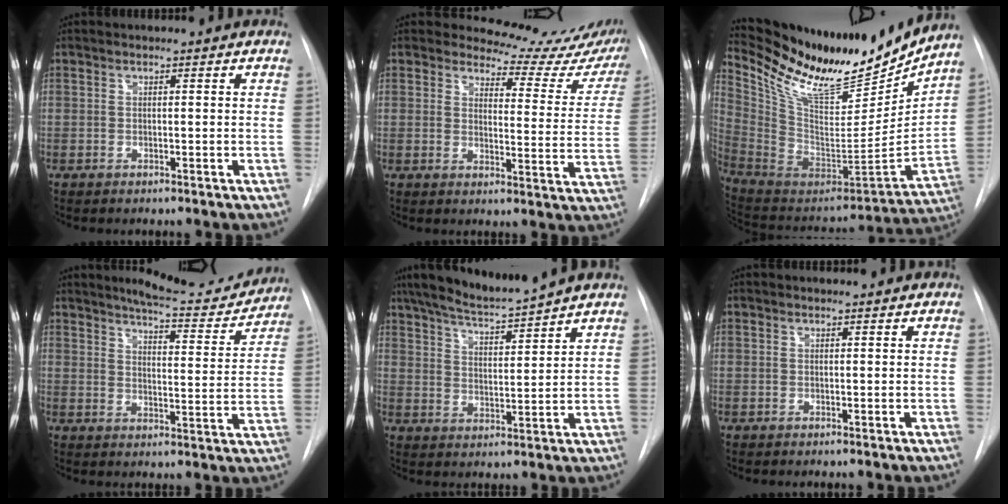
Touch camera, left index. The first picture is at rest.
{"total": 15.0, "force": [14.6, 3.3, 1.3], "torque": [0.015, -0.091, 0.140]}
{"total": 23.5, "force": [21.0, 4.1, 9.7], "torque": [-0.178, -0.059, 0.346]}
{"total": 14.2, "force": [13.3, 2.3, 4.3], "torque": [-0.051, -0.029, 0.162]}
{"total": 10.2, "force": [9.3, -0.6, 4.3], "torque": [-0.072, 0.002, 0.156]}
{"total": 1.4, "force": [1.4, 0.2, 0.2], "torque": [-0.009, 0.012, 0.018]}